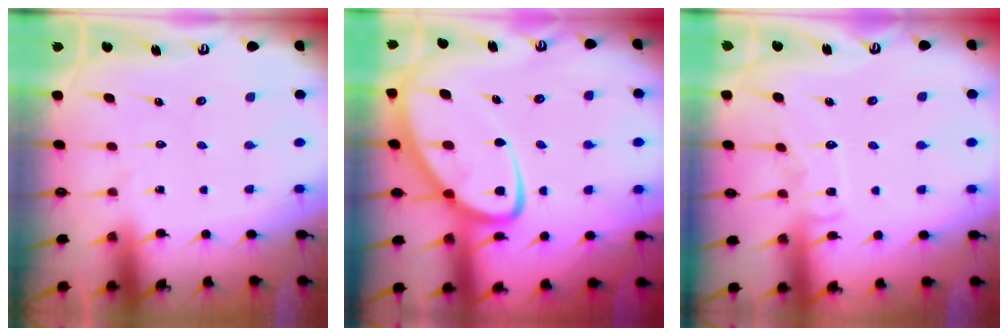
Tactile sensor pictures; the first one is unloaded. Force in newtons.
{"total": 12.5, "press": 12.5, "slide": 1.2}
{"total": 7.1, "press": 7.1, "slide": 0.6}